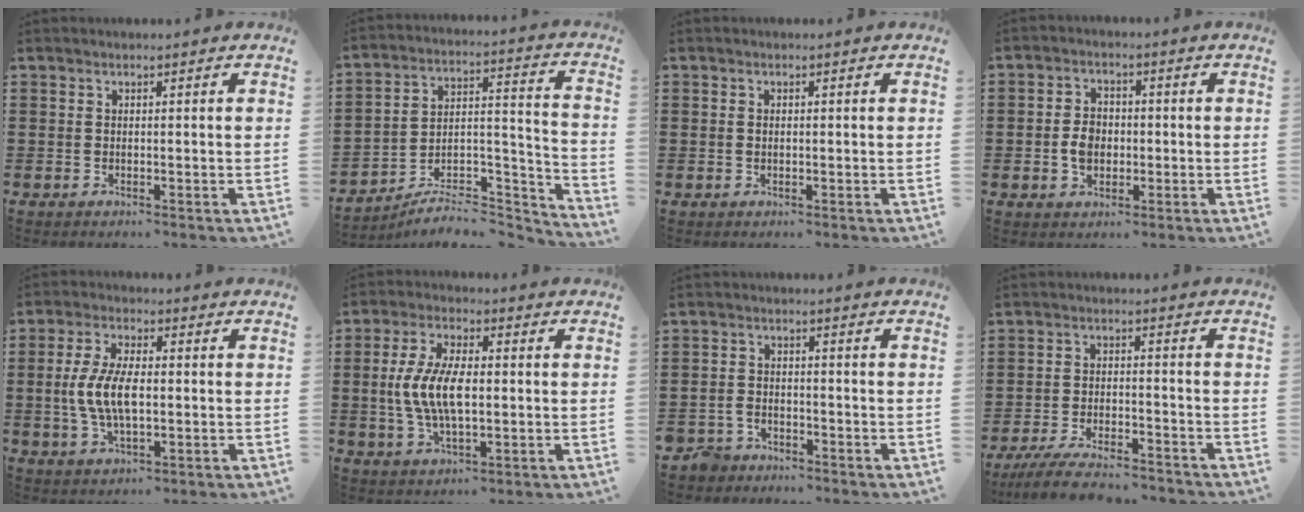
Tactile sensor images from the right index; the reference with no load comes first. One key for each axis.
{"total": 5.9, "fx": -5.2, "fy": 2.0, "fz": 1.9, "tx": -0.024, "ty": 0.003, "tz": -0.100}
{"total": 0.6, "fx": 0.0, "fy": 0.3, "fz": 0.5, "tx": -0.011, "ty": 0.001, "tz": 0.000}
{"total": 4.3, "fx": -0.6, "fy": 3.1, "fz": 2.9, "tx": -0.058, "ty": 0.000, "tz": -0.016}
{"total": 7.5, "fx": -0.5, "fy": 3.2, "fz": 6.7, "tx": -0.156, "ty": -0.005, "tz": -0.017}
{"total": 8.7, "fx": -0.2, "fy": 3.8, "fz": 7.8, "tx": -0.175, "ty": -0.001, "tz": -0.011}
{"total": 3.4, "fx": -3.2, "fy": 1.2, "fz": 0.1, "tx": -0.021, "ty": 0.001, "tz": -0.072}
{"total": 5.7, "fx": -5.3, "fy": 0.3, "fz": 2.1, "tx": -0.046, "ty": -0.005, "tz": -0.102}